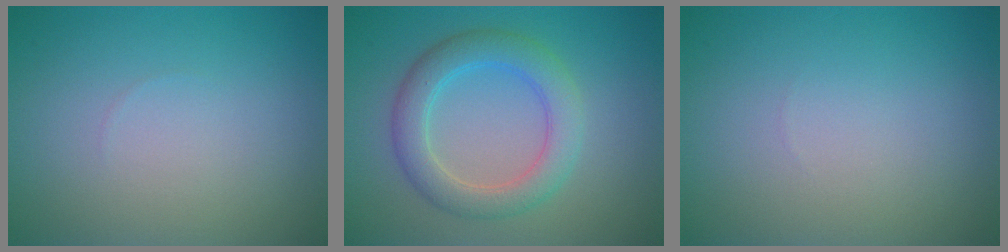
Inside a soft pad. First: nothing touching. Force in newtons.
{"total": 4.4, "press": 4.4, "slide": 0.1}
{"total": 0.0}